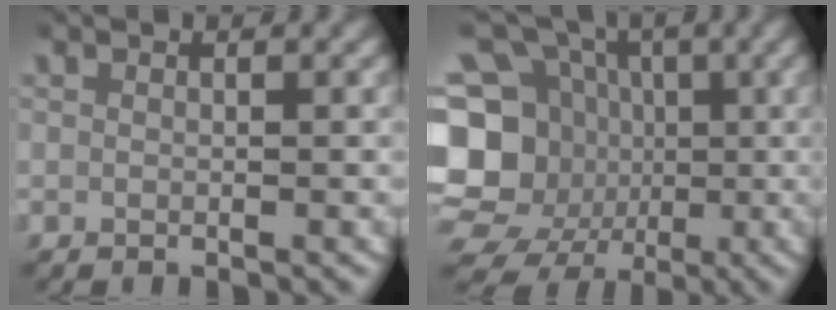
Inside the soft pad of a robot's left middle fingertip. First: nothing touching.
{"total": 14.0, "force": [-1.2, 12.5, 6.3], "torque": [-0.146, -0.050, -0.018]}